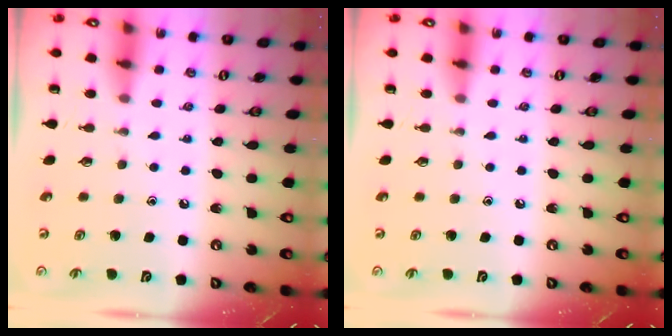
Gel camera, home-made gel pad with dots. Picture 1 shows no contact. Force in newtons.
{"total": 0.0}